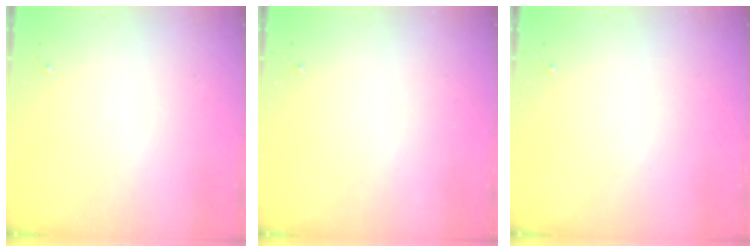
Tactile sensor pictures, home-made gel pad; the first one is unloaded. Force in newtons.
{"total": 0.0}
{"total": 0.0}